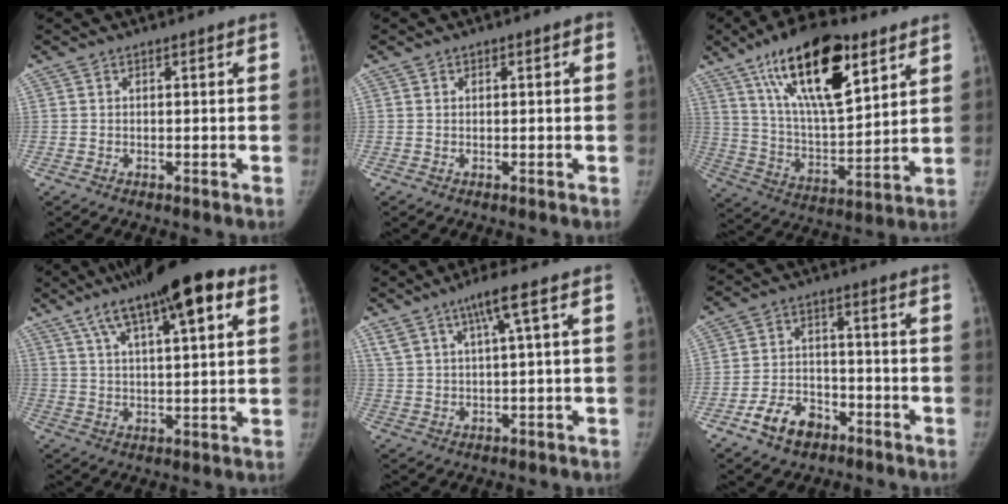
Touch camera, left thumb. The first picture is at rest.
{"total": 0.7, "force": [0.1, 0.6, 0.2], "torque": [0.008, 0.002, -0.003]}
{"total": 22.7, "force": [12.3, 9.0, 16.9], "torque": [-0.262, -0.045, 0.217]}
{"total": 16.9, "force": [8.9, 4.5, 13.6], "torque": [-0.197, -0.007, 0.140]}
{"total": 6.3, "force": [3.4, 0.0, 5.3], "torque": [-0.106, -0.005, 0.070]}
{"total": 8.2, "force": [-4.9, 5.4, 3.9], "torque": [-0.053, 0.031, -0.084]}